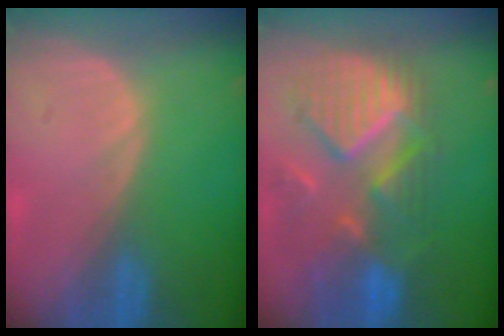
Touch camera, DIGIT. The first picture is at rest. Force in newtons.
{"total": 11.4, "press": 10.1, "slide": 5.2}